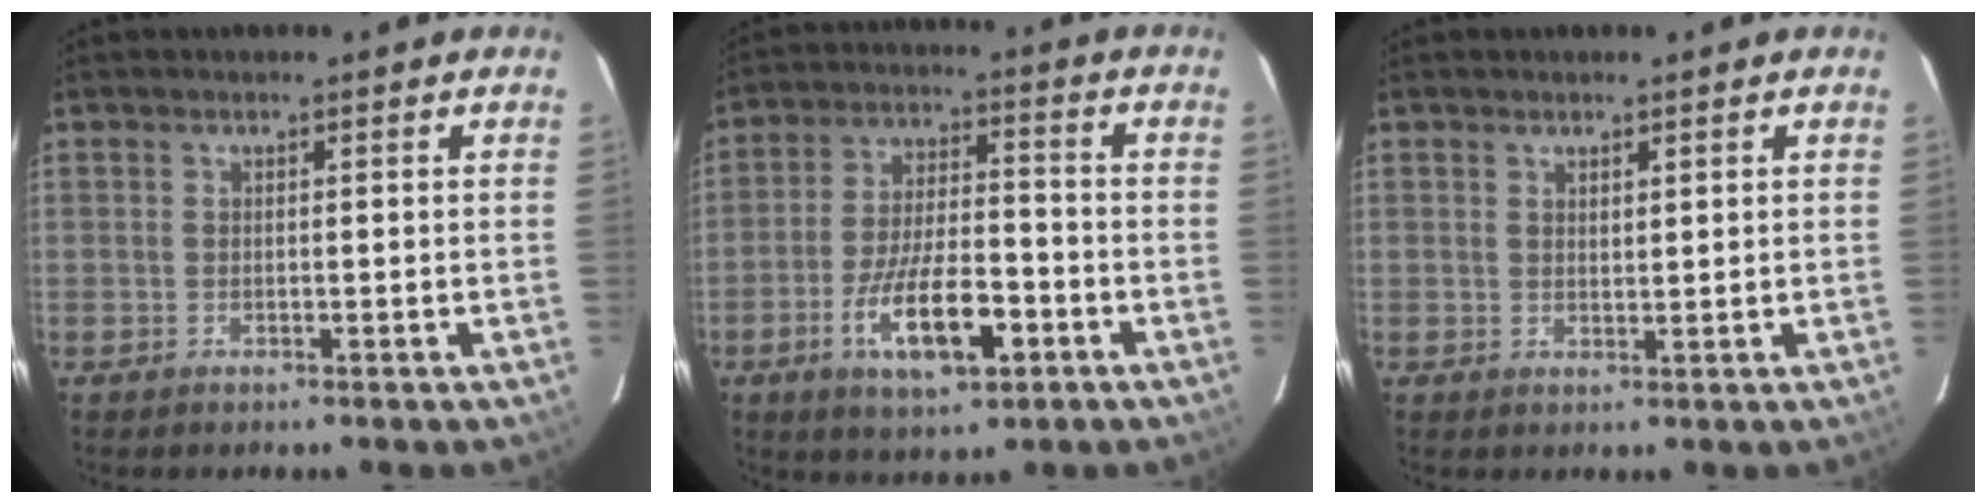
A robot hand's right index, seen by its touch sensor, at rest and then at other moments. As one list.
[{"total": 13.1, "force": [-5.7, 4.6, 10.9], "torque": [-0.211, -0.008, -0.091]}, {"total": 1.3, "force": [1.0, 0.5, 0.7], "torque": [-0.010, 0.001, 0.018]}]